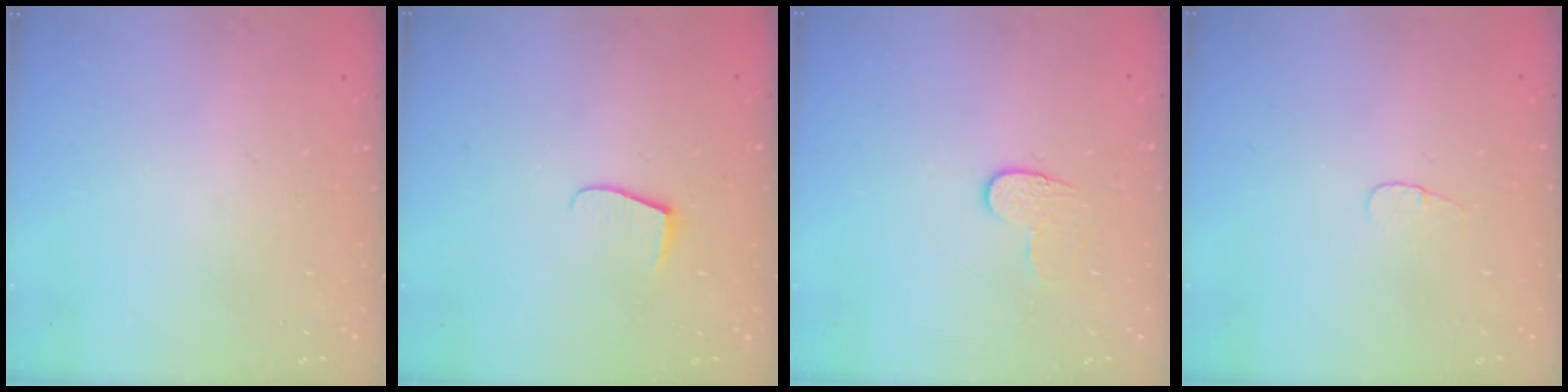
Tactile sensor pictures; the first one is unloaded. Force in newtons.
{"total": 5.9, "press": 5.9, "slide": 0.4}
{"total": 6.8, "press": 6.8, "slide": 0.6}
{"total": 3.4, "press": 3.3, "slide": 0.4}